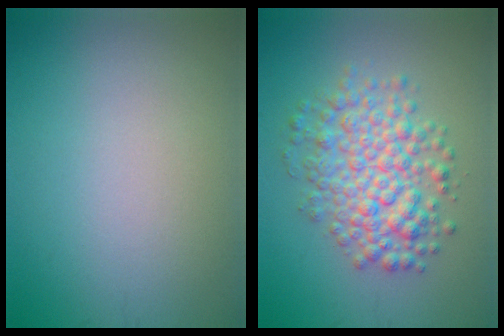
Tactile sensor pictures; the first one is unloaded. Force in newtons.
{"total": 5.8, "press": 5.8, "slide": 0.1}